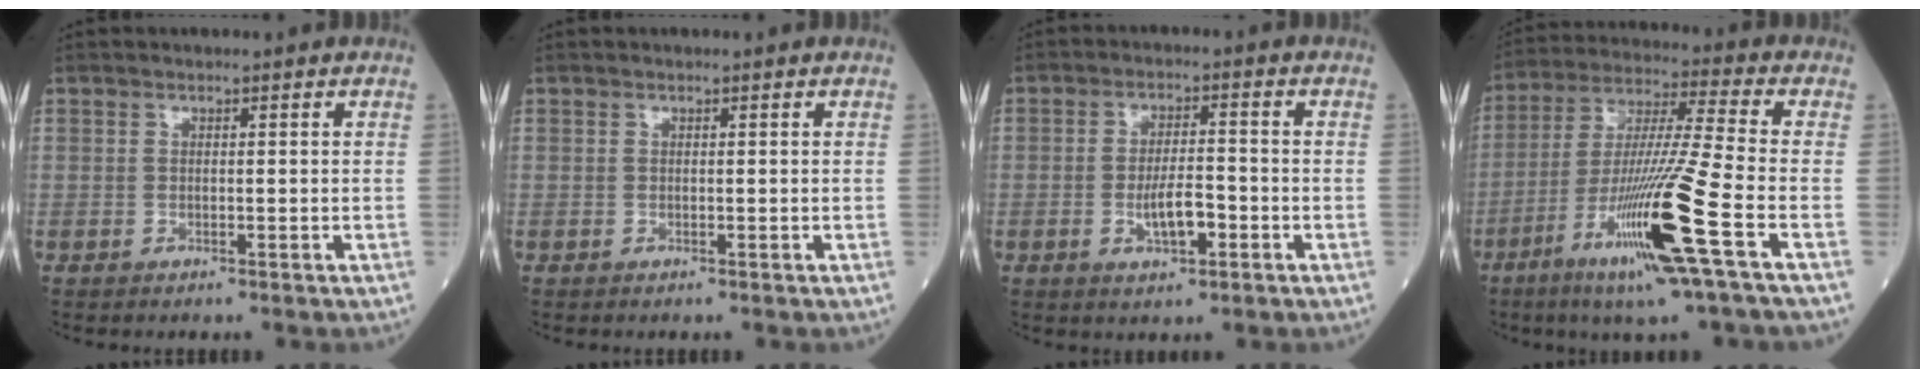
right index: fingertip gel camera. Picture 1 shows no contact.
{"total": 0.0}
{"total": 6.6, "force": [-2.2, 2.0, 5.9], "torque": [-0.109, 0.003, -0.038]}
{"total": 17.1, "force": [-7.1, -1.3, 15.5], "torque": [-0.314, -0.030, -0.136]}